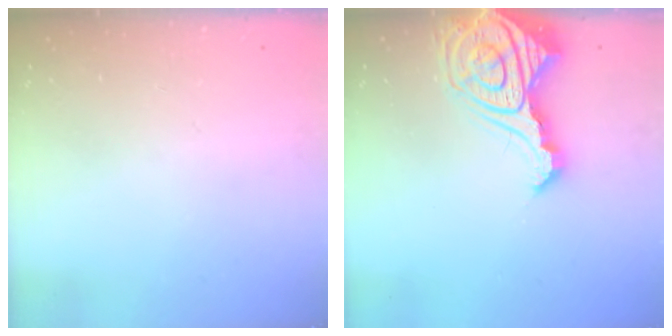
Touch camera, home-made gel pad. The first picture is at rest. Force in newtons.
{"total": 19.7, "press": 19.6, "slide": 2.0}